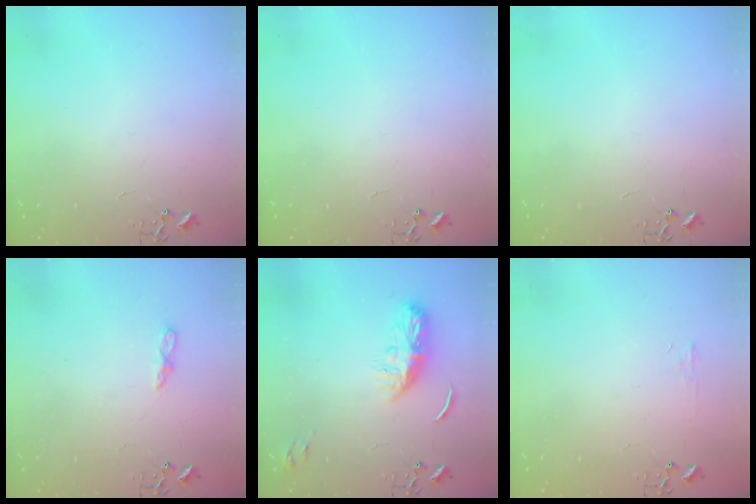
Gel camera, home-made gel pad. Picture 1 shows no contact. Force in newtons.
{"total": 0.0}
{"total": 0.0}
{"total": 4.6, "press": 4.6, "slide": 0.6}
{"total": 9.4, "press": 9.4, "slide": 0.4}
{"total": 4.8, "press": 4.7, "slide": 0.7}